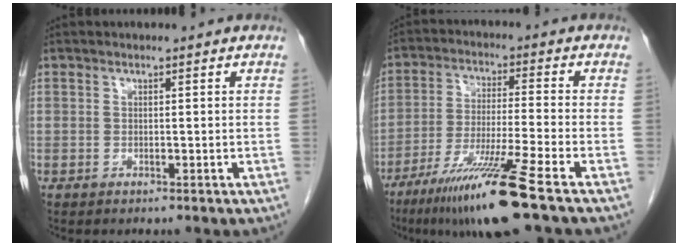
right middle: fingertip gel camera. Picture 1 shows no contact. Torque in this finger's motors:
{"motor_torque": [1.20, -0.94, 0.36, 0.20]}